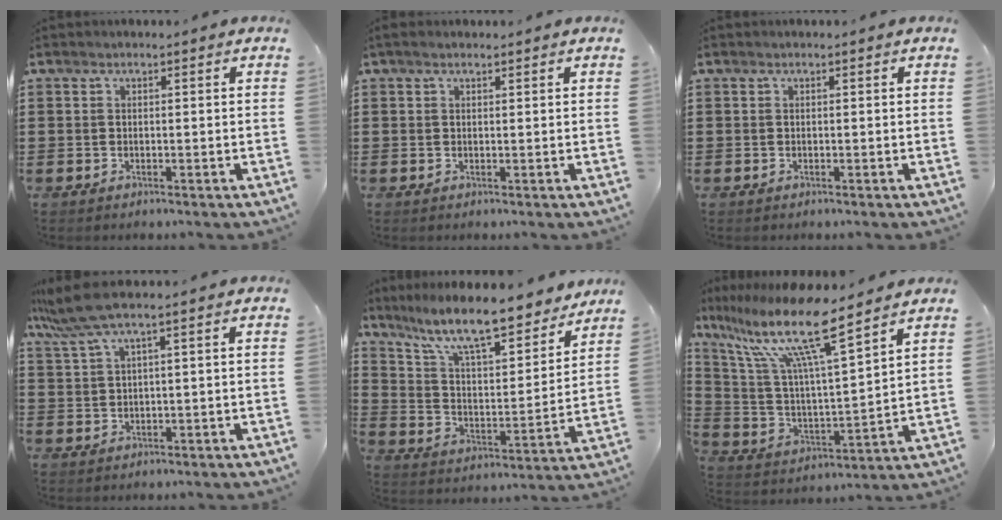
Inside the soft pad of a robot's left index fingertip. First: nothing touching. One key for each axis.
{"total": 0.9, "fx": 0.6, "fy": 0.2, "fz": 0.6, "tx": -0.013, "ty": 0.002, "tz": 0.010}
{"total": 0.0}
{"total": 4.6, "fx": 2.5, "fy": 0.1, "fz": 3.9, "tx": -0.098, "ty": -0.008, "tz": 0.039}
{"total": 11.0, "fx": 9.4, "fy": 1.1, "fz": 5.5, "tx": -0.136, "ty": -0.059, "tz": 0.160}
{"total": 14.6, "fx": 10.5, "fy": 1.5, "fz": 10.0, "tx": -0.240, "ty": -0.064, "tz": 0.171}